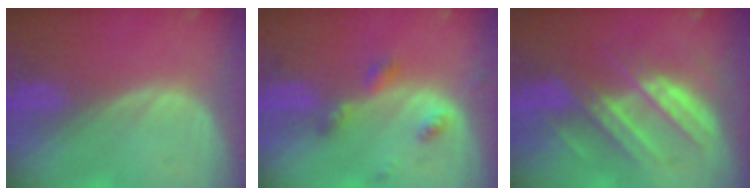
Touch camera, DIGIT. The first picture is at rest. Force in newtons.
{"total": 3.7, "press": 3.7, "slide": 0.4}
{"total": 7.8, "press": 7.8, "slide": 0.3}